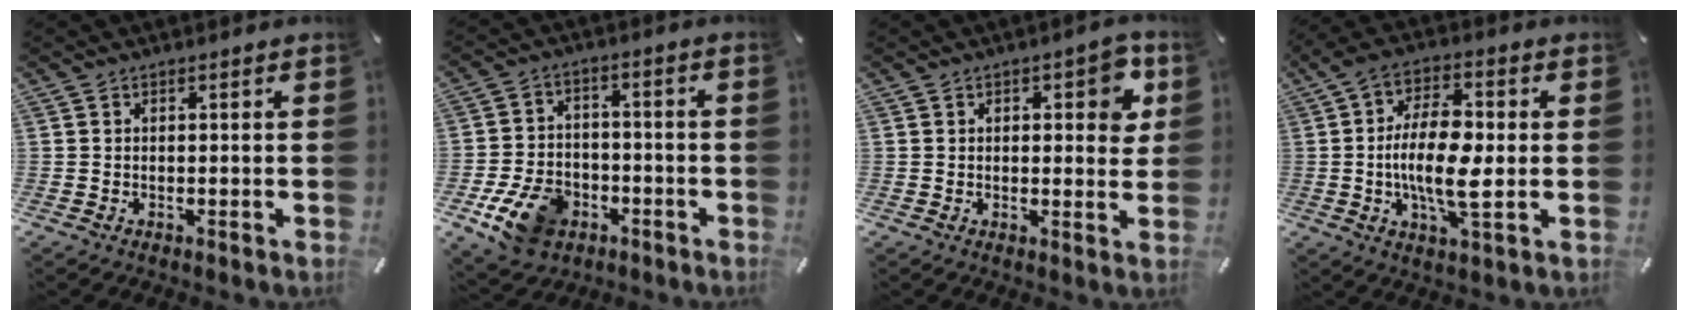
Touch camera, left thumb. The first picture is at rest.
{"total": 12.1, "force": [-5.4, 8.6, 6.5], "torque": [-0.121, 0.030, -0.094]}
{"total": 6.1, "force": [1.8, 3.3, 4.8], "torque": [-0.049, -0.004, 0.021]}
{"total": 14.2, "force": [-0.9, 5.9, 12.9], "torque": [-0.258, 0.001, -0.017]}